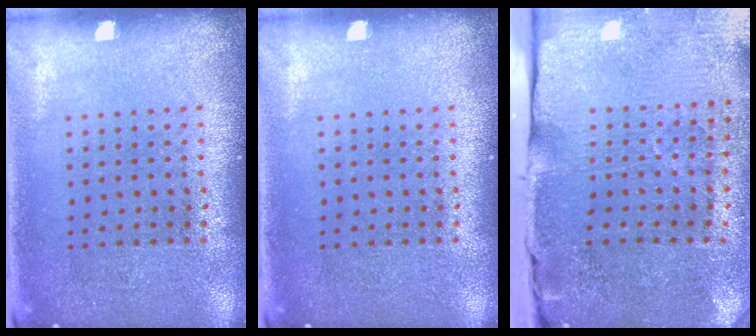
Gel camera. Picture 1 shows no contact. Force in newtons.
{"total": 0.0}
{"total": 4.8, "press": 3.9, "slide": 2.7}